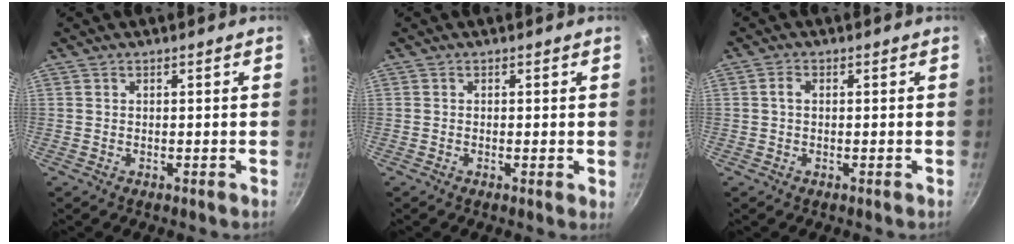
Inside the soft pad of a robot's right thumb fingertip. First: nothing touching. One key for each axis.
{"total": 0.9, "fx": 0.0, "fy": 0.2, "fz": 0.9, "tx": -0.012, "ty": -0.003, "tz": -0.004}
{"total": 1.7, "fx": 0.1, "fy": 1.1, "fz": 1.3, "tx": -0.023, "ty": 0.007, "tz": 0.001}